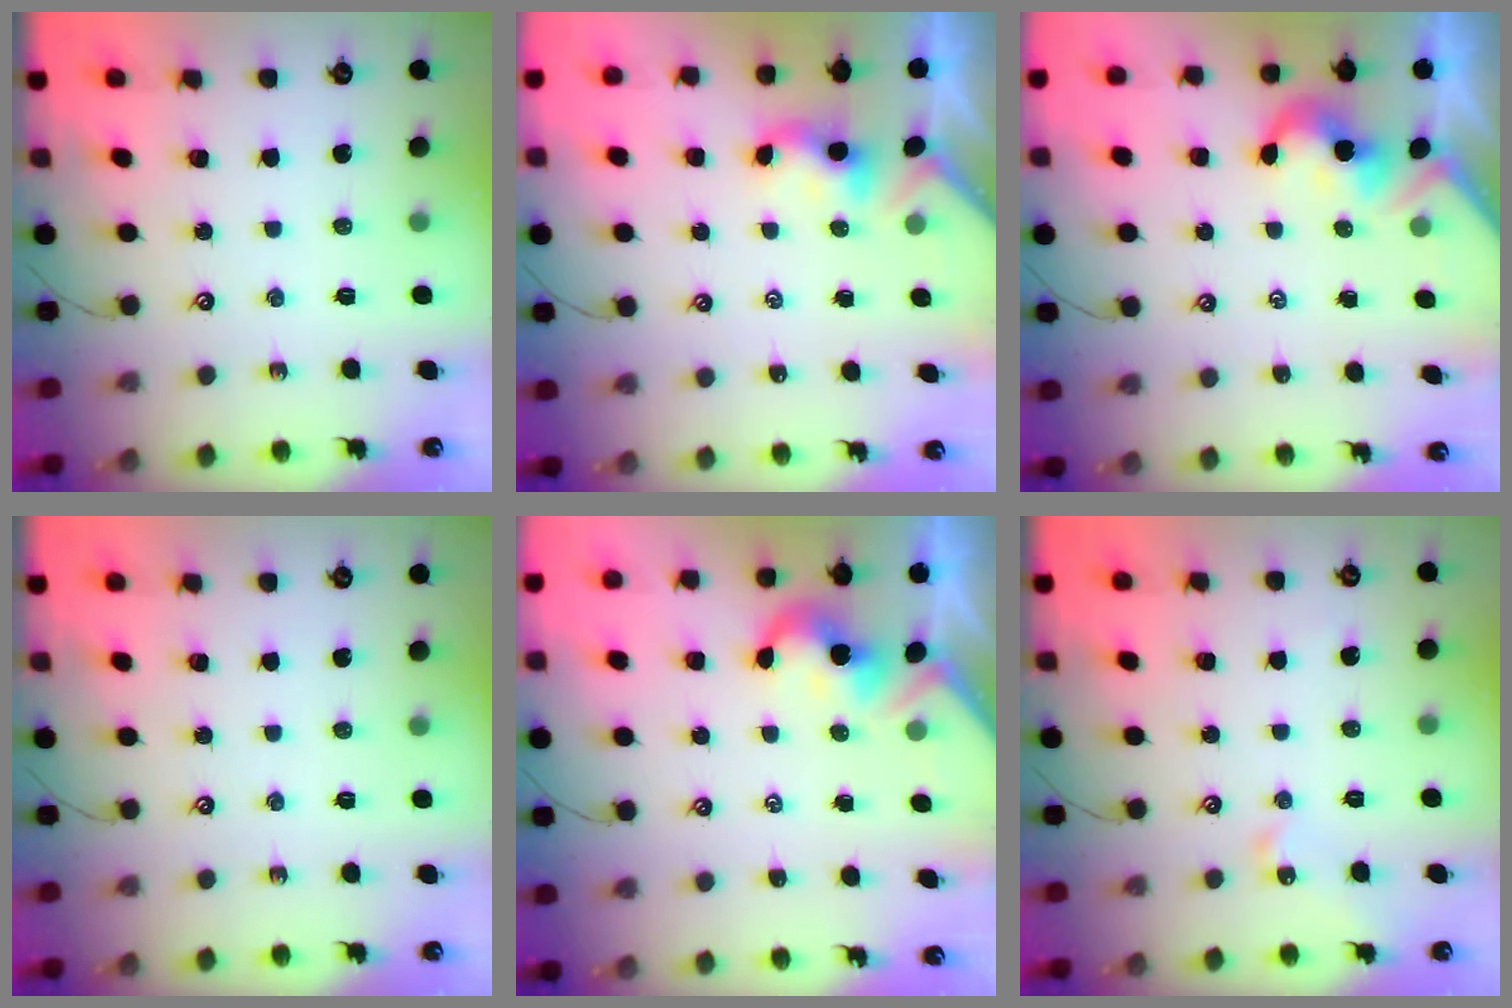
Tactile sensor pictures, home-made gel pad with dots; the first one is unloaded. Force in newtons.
{"total": 0.9, "press": 0.9, "slide": 0.3}
{"total": 2.1, "press": 2.1, "slide": 0.3}
{"total": 0.0}
{"total": 2.2, "press": 2.2, "slide": 0.4}
{"total": 7.0, "press": 6.9, "slide": 0.5}